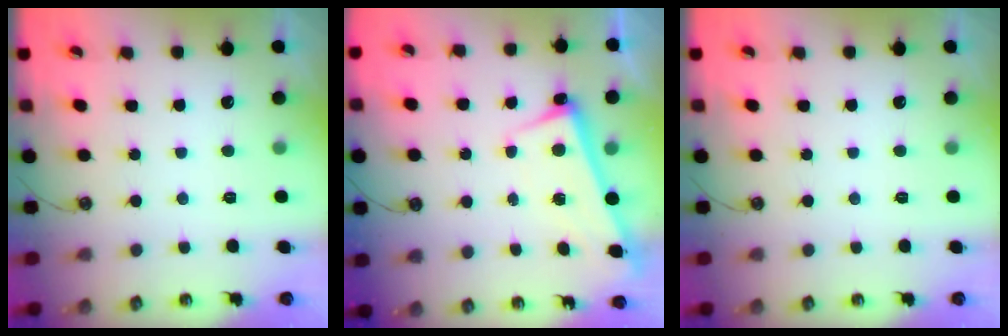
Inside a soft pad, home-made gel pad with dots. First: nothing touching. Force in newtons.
{"total": 2.7, "press": 2.5, "slide": 1.0}
{"total": 0.0}